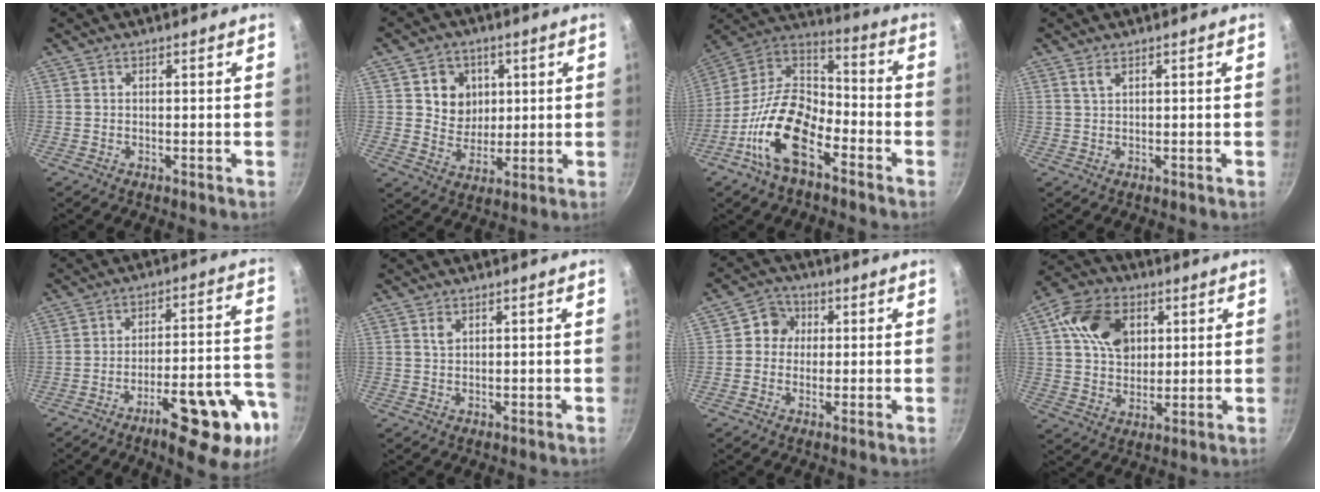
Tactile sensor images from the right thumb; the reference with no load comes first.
{"total": 8.3, "force": [2.3, 7.4, 2.8], "torque": [-0.005, -0.016, 0.042]}
{"total": 17.8, "force": [-8.6, 9.3, 12.5], "torque": [-0.216, 0.068, -0.186]}
{"total": 1.5, "force": [0.8, 0.5, 1.1], "torque": [-0.024, -0.001, 0.019]}
{"total": 18.2, "force": [-9.5, 5.1, 14.6], "torque": [-0.163, 0.056, -0.132]}
{"total": 1.5, "force": [0.8, 0.9, 0.9], "torque": [-0.015, -0.003, 0.016]}
{"total": 5.2, "force": [0.7, 4.9, 1.6], "torque": [0.013, 0.005, 0.001]}
{"total": 12.9, "force": [4.2, 9.6, 7.5], "torque": [-0.107, -0.003, 0.068]}